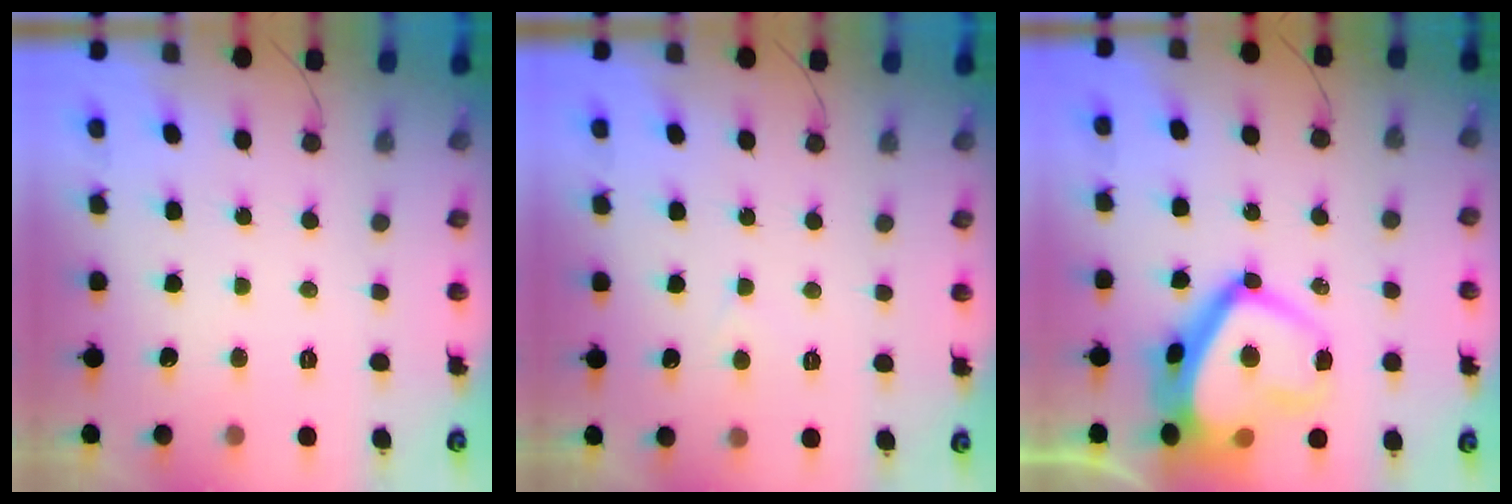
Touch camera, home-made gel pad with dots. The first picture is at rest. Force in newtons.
{"total": 1.7, "press": 1.7, "slide": 0.2}
{"total": 16.8, "press": 16.8, "slide": 1.0}